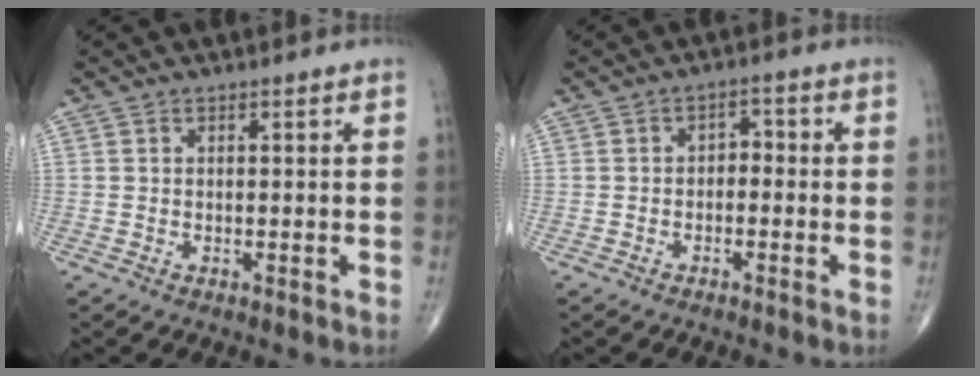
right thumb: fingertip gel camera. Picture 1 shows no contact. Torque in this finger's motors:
{"motor_torque": [-0.18, -0.01, -0.01, 0.15, 0.00]}